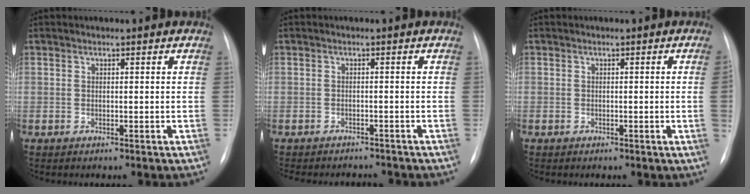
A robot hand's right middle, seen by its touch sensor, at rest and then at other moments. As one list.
[{"total": 7.8, "force": [-7.3, 2.0, 1.8], "torque": [-0.025, 0.002, -0.088]}, {"total": 1.7, "force": [-0.3, -0.6, 1.5], "torque": [-0.017, 0.000, -0.007]}]